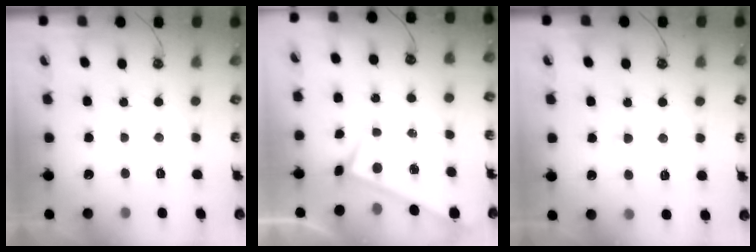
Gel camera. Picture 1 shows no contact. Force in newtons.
{"total": 0.0}
{"total": 1.2, "press": 1.2, "slide": 0.1}